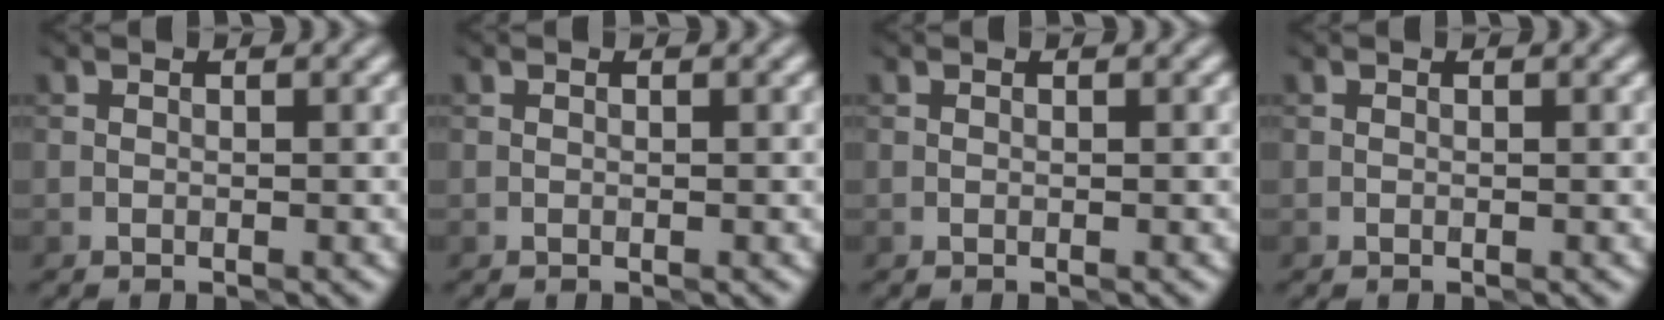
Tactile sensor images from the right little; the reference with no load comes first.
{"total": 0.0}
{"total": 0.0}
{"total": 0.0}